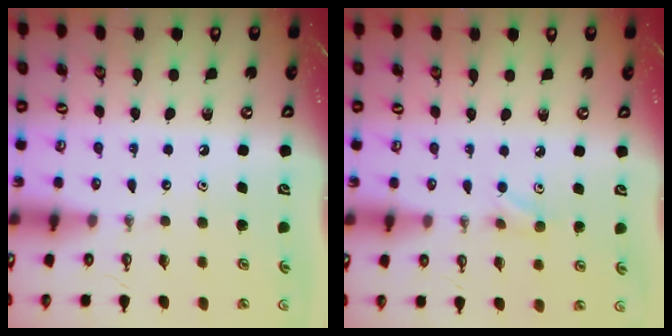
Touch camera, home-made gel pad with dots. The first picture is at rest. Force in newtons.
{"total": 4.5, "press": 4.5, "slide": 0.8}